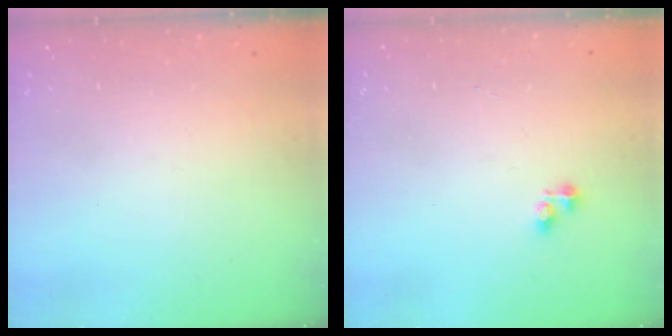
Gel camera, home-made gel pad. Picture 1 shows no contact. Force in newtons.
{"total": 2.1, "press": 2.1, "slide": 0.3}